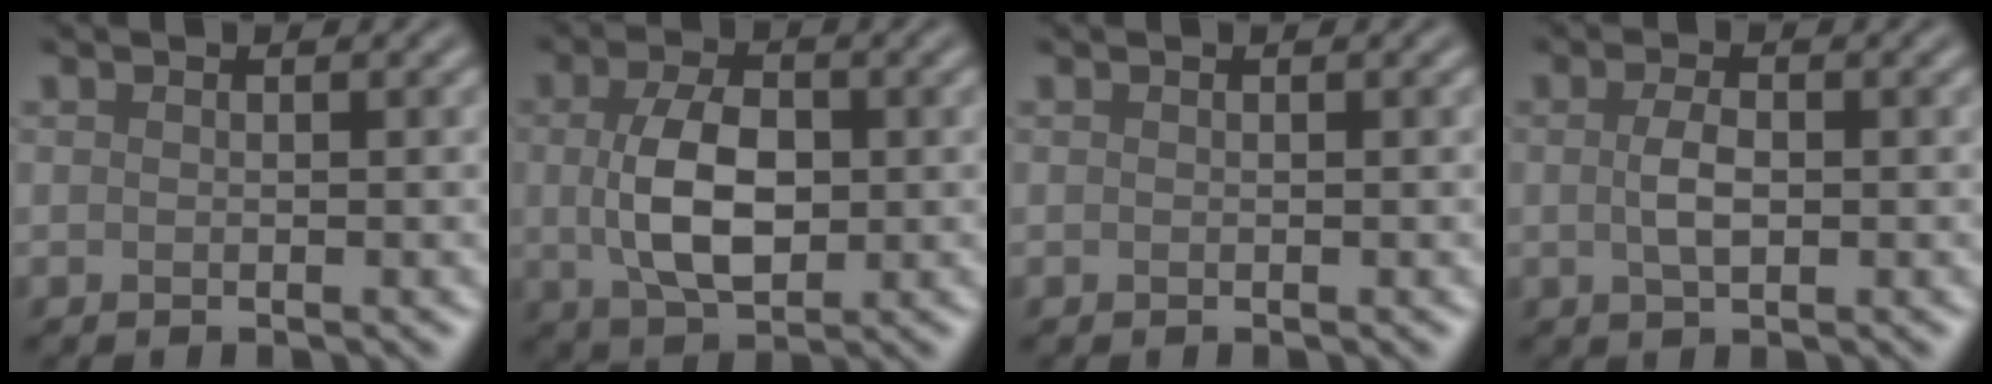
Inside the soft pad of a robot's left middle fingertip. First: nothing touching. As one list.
[{"total": 6.4, "force": [0.1, 3.7, 5.2], "torque": [-0.109, -0.001, 0.004]}, {"total": 0.0}, {"total": 2.3, "force": [0.0, 1.1, 2.1], "torque": [-0.046, 0.000, -0.001]}]